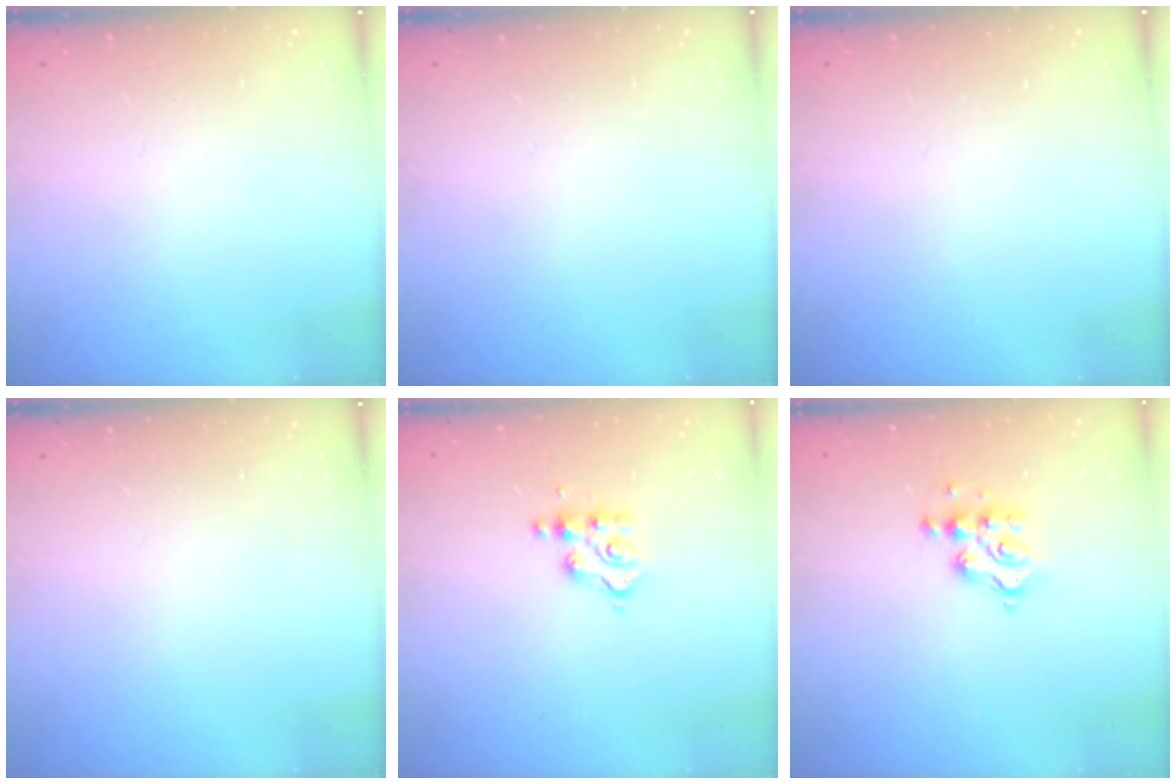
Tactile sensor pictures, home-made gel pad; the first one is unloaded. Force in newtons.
{"total": 0.0}
{"total": 0.0}
{"total": 0.0}
{"total": 6.1, "press": 6.1, "slide": 0.3}
{"total": 6.9, "press": 6.9, "slide": 0.7}